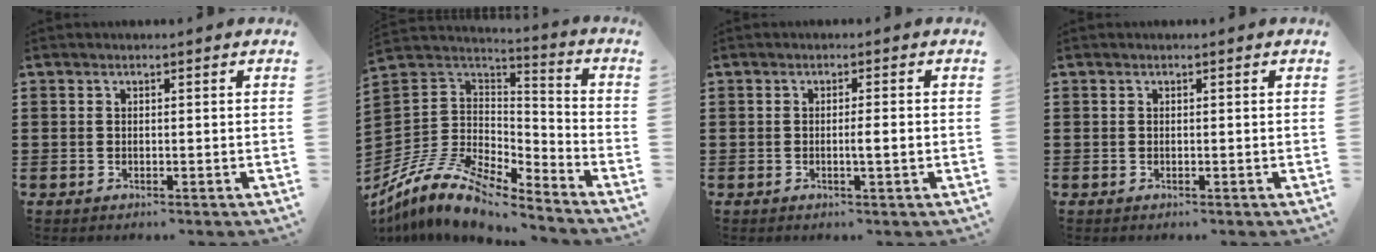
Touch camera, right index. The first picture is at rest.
{"total": 10.5, "force": [-8.3, 3.9, 5.2], "torque": [-0.132, 0.011, -0.173]}
{"total": 1.8, "force": [-0.3, 0.1, 1.8], "torque": [-0.031, -0.002, -0.007]}
{"total": 0.0}